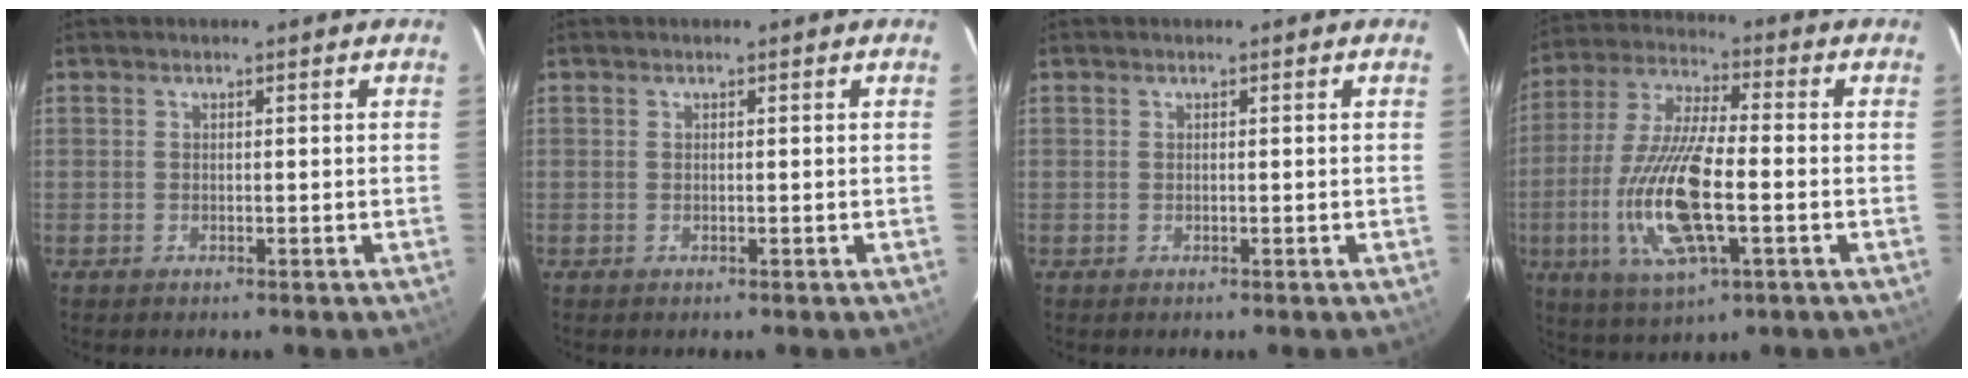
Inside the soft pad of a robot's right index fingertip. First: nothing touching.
{"total": 0.0}
{"total": 0.0}
{"total": 17.1, "force": [-4.1, 5.2, 15.8], "torque": [-0.333, -0.012, -0.078]}